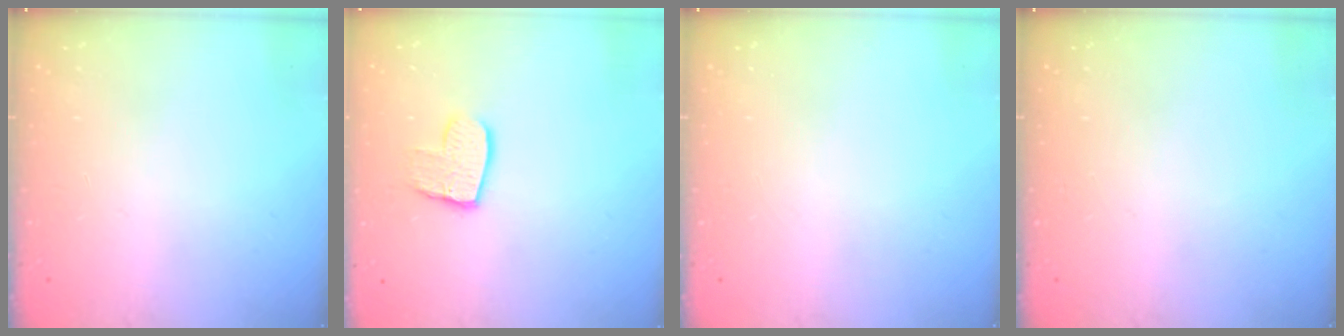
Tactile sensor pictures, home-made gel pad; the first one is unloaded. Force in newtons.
{"total": 10.1, "press": 10.0, "slide": 0.7}
{"total": 0.0}
{"total": 0.0}